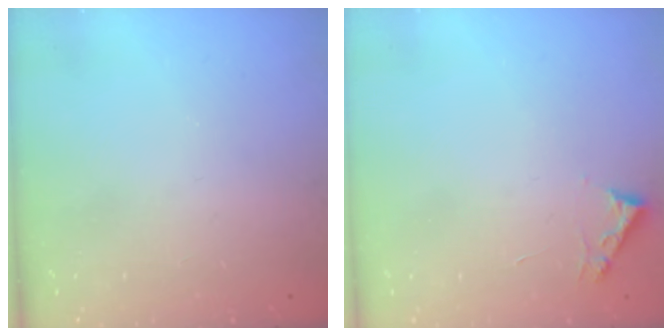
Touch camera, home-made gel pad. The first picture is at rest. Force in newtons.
{"total": 2.7, "press": 2.7, "slide": 0.3}